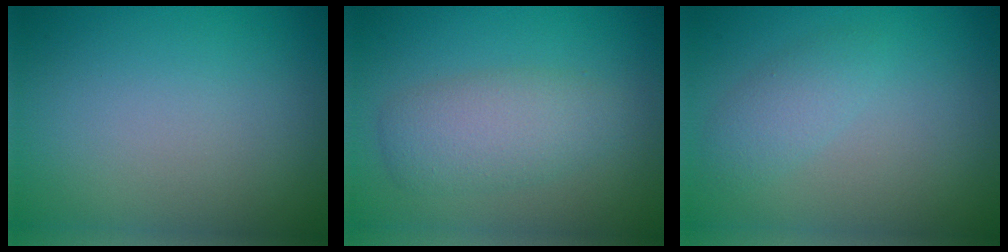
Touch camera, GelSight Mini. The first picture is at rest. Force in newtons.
{"total": 3.8, "press": 3.8, "slide": 0.2}
{"total": 1.9, "press": 1.9, "slide": 0.1}